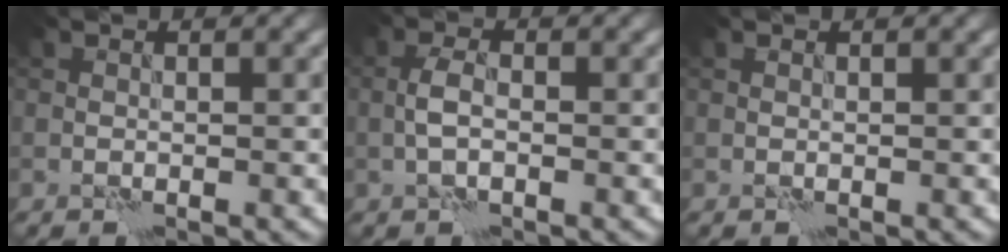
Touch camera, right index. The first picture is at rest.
{"total": 2.0, "force": [-0.6, 0.9, 1.7], "torque": [-0.033, 0.006, -0.017]}
{"total": 0.0}